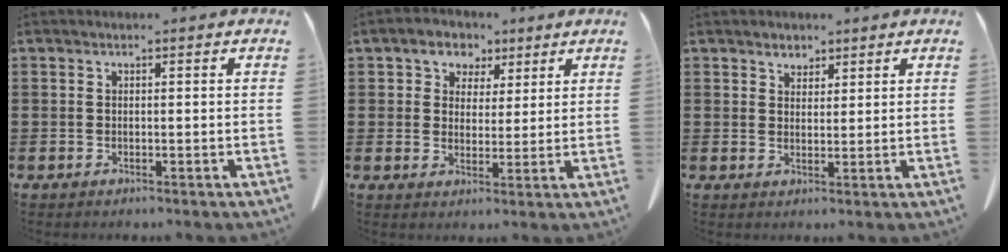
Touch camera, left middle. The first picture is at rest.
{"total": 4.3, "force": [2.6, 3.4, 0.4], "torque": [-0.033, 0.005, 0.045]}
{"total": 2.1, "force": [1.8, 1.0, 0.1], "torque": [-0.008, 0.002, 0.037]}